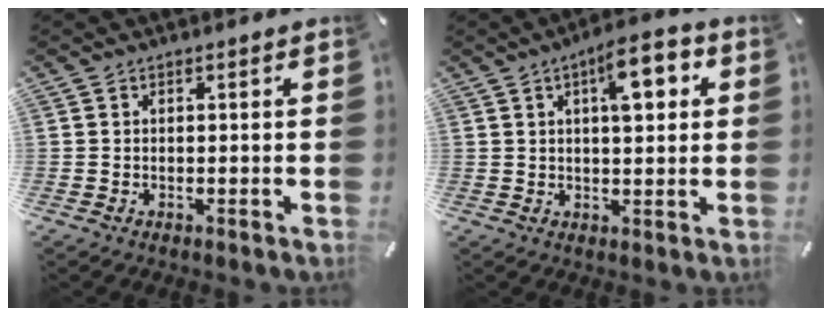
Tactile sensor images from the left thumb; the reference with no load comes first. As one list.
[{"total": 8.7, "force": [3.4, 3.5, 7.3], "torque": [-0.099, -0.010, 0.048]}]